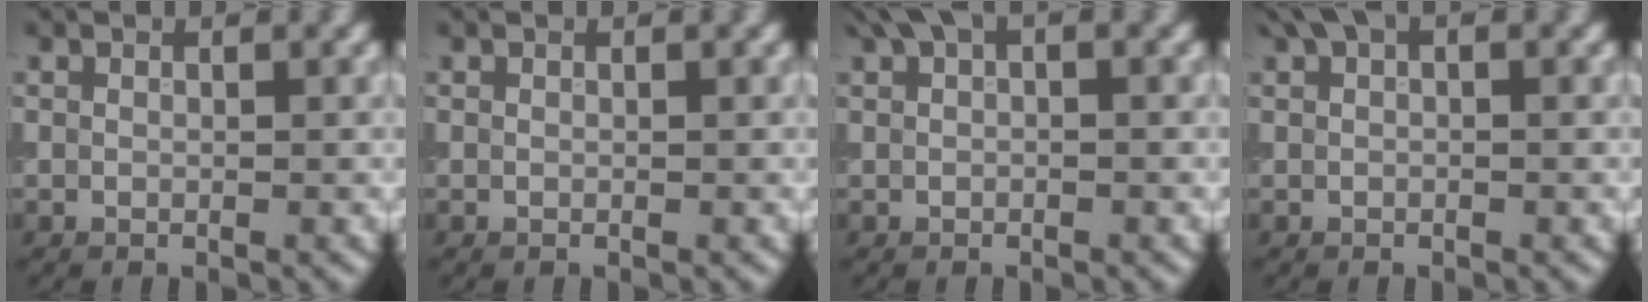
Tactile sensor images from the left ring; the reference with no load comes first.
{"total": 0.0}
{"total": 1.9, "force": [1.1, 0.8, 1.3], "torque": [-0.019, 0.005, 0.016]}
{"total": 1.6, "force": [0.9, 0.7, 1.0], "torque": [-0.015, 0.003, 0.014]}